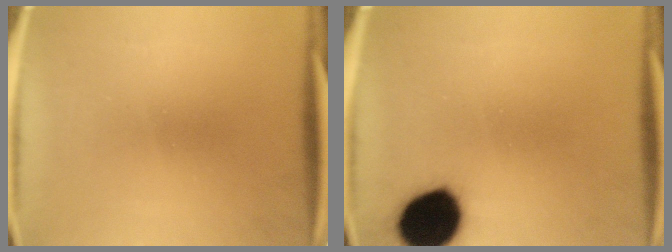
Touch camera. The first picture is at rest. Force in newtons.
{"total": 16.1}